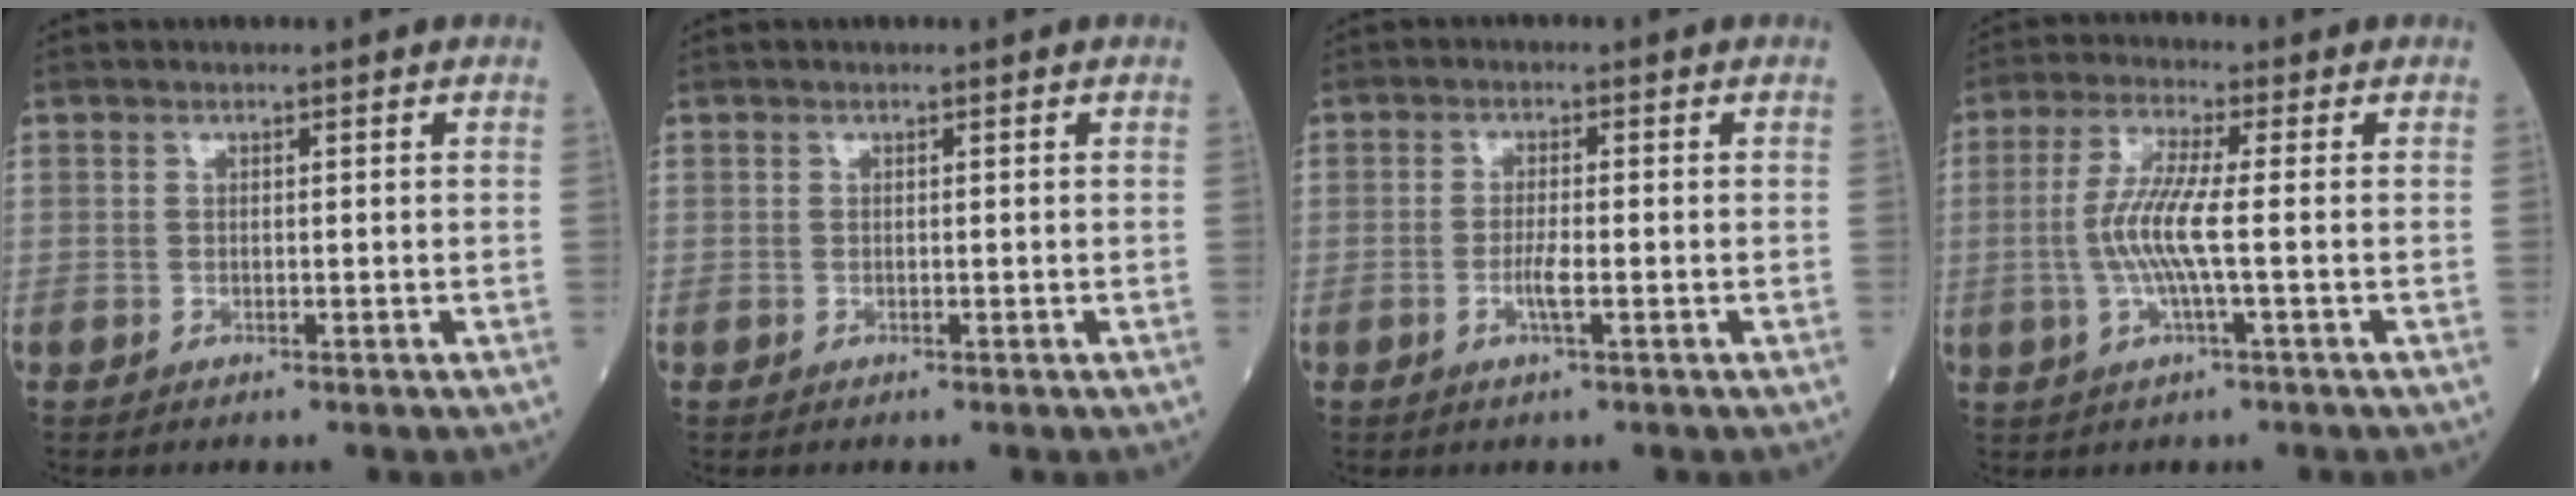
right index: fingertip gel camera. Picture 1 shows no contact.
{"total": 0.0}
{"total": 1.4, "force": [-0.5, -0.1, 1.3], "torque": [-0.028, -0.003, -0.011]}
{"total": 7.3, "force": [-0.7, 0.1, 7.2], "torque": [-0.154, 0.002, -0.020]}